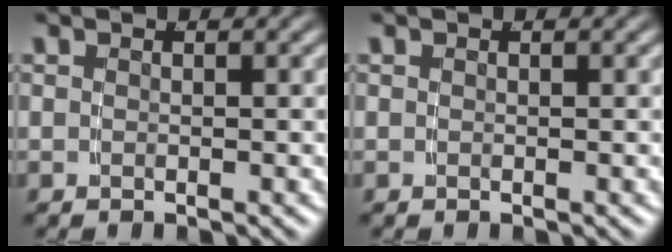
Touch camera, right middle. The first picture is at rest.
{"total": 0.0}